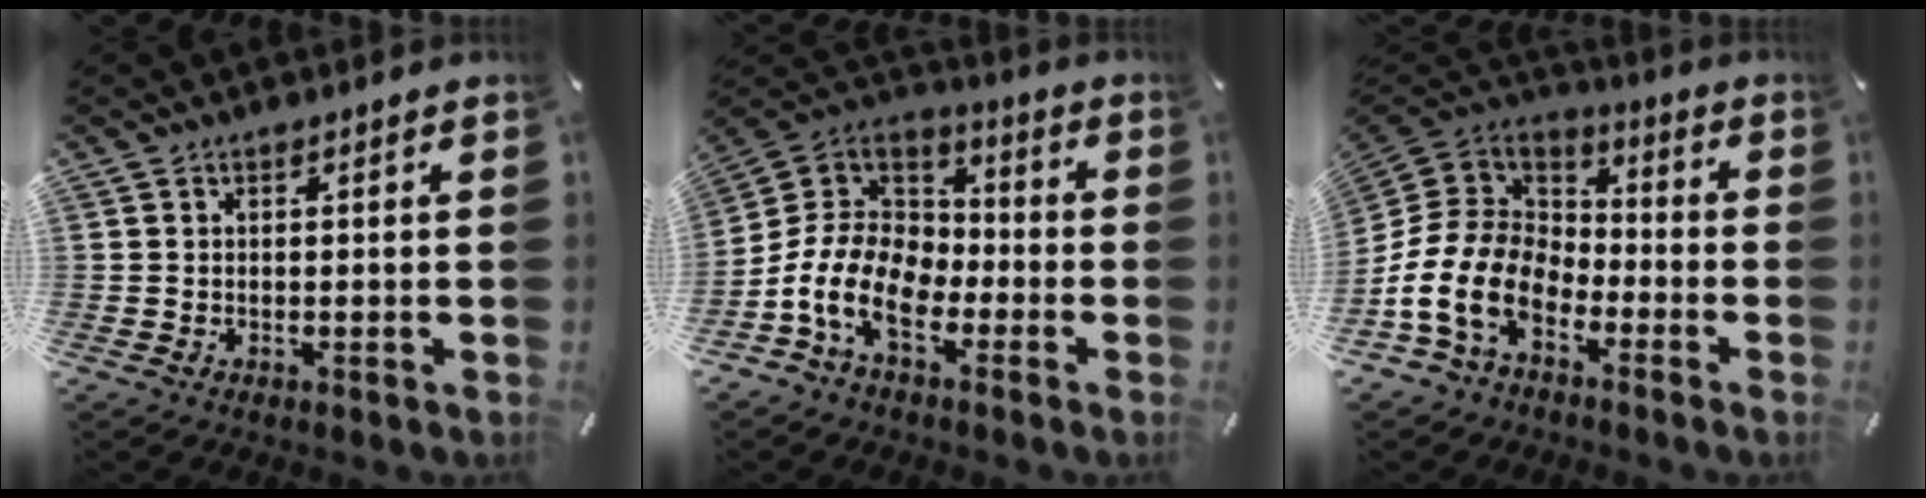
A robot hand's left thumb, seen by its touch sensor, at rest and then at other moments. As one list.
[{"total": 14.9, "force": [-7.8, 9.4, 8.6], "torque": [-0.197, 0.025, -0.146]}, {"total": 15.7, "force": [-8.5, 10.1, 8.4], "torque": [-0.195, 0.023, -0.156]}]